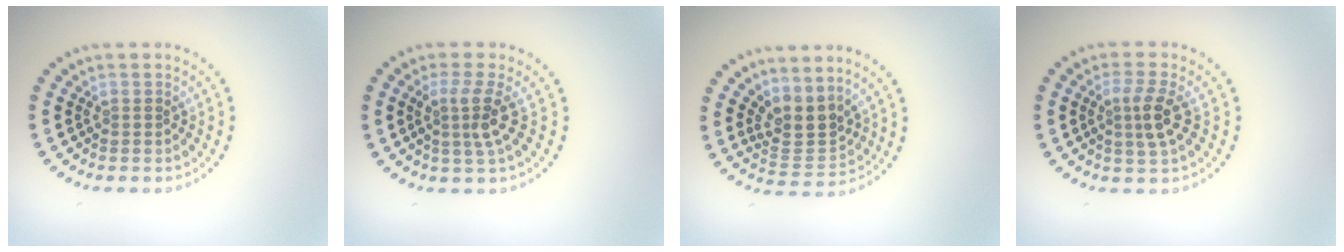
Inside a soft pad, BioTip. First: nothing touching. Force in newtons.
{"total": 2.8, "press": 2.0, "slide": 2.0}
{"total": 3.3, "press": 2.7, "slide": 1.9}
{"total": 2.7, "press": 2.5, "slide": 1.1}